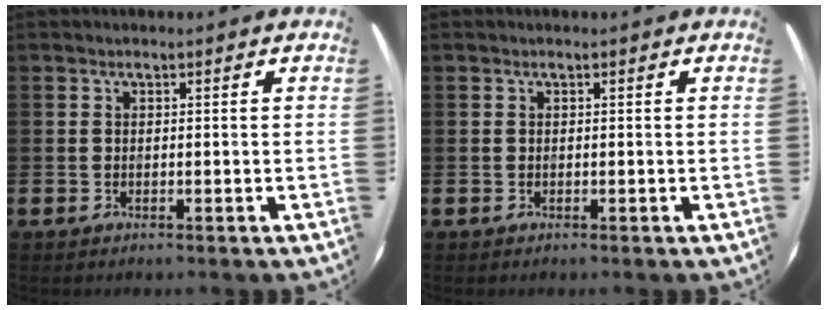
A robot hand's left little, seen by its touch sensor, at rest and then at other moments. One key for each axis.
{"total": 0.0}